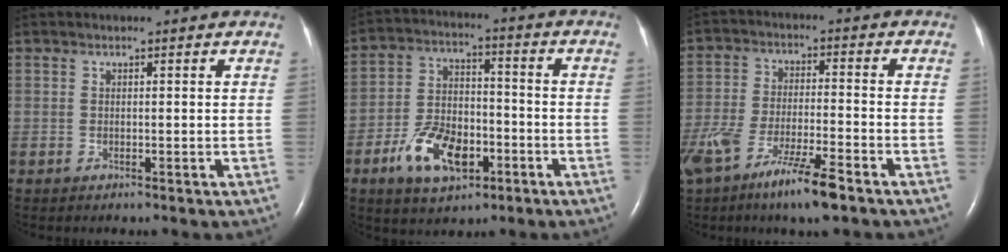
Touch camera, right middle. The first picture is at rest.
{"total": 10.9, "force": [-5.0, 5.7, 7.9], "torque": [-0.160, 0.007, -0.083]}
{"total": 12.9, "force": [-8.6, 1.8, 9.4], "torque": [-0.195, -0.029, -0.156]}